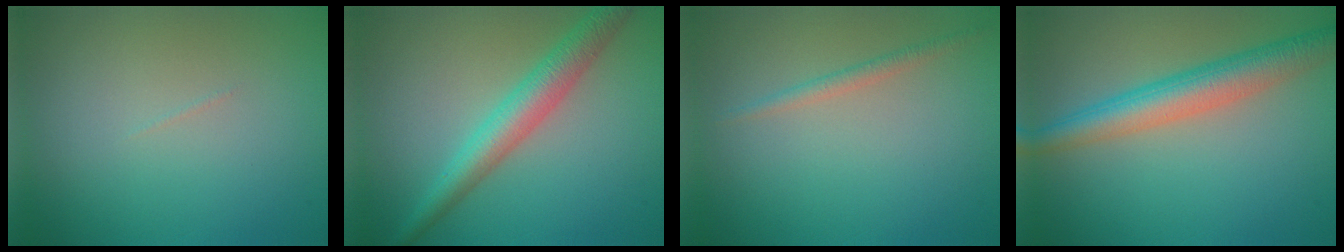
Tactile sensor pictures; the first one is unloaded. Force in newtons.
{"total": 4.3, "press": 4.3, "slide": 0.1}
{"total": 1.2, "press": 1.2, "slide": 0.0}
{"total": 5.2, "press": 5.2, "slide": 0.1}